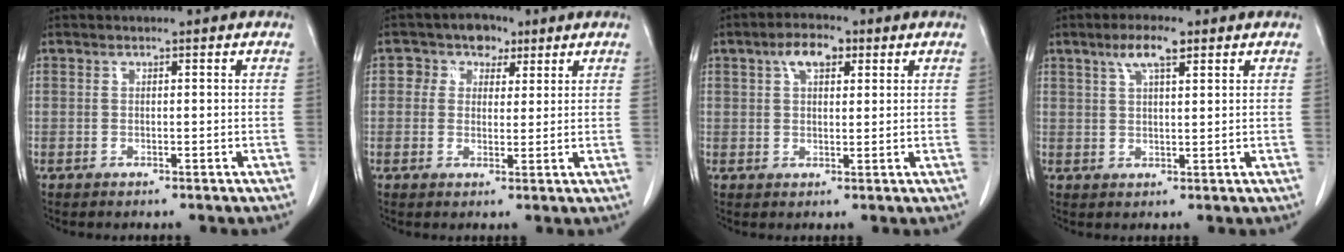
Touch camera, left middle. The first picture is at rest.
{"total": 4.9, "force": [2.3, 4.0, 1.7], "torque": [-0.021, 0.019, 0.037]}
{"total": 4.8, "force": [2.3, 2.3, 3.6], "torque": [-0.068, 0.015, 0.039]}
{"total": 4.9, "force": [2.9, 1.0, 3.8], "torque": [-0.078, 0.007, 0.053]}